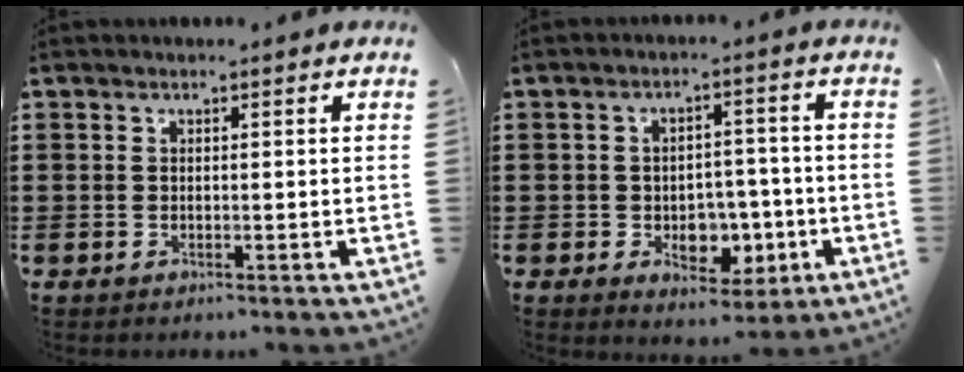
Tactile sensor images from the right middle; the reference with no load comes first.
{"total": 5.2, "force": [-1.6, 4.0, 2.8], "torque": [-0.041, 0.006, -0.030]}